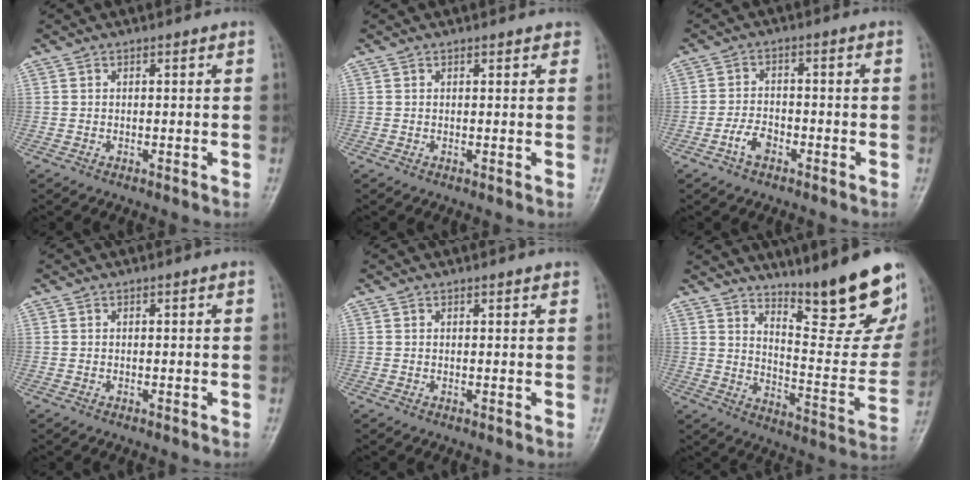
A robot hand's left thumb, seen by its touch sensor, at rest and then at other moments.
{"total": 1.3, "force": [1.0, 0.6, 0.6], "torque": [0.002, -0.002, 0.007]}
{"total": 4.1, "force": [-2.3, 2.4, 2.4], "torque": [-0.043, 0.020, -0.046]}
{"total": 0.0}
{"total": 0.8, "force": [0.7, 0.2, 0.4], "torque": [-0.005, -0.002, 0.008]}
{"total": 21.2, "force": [16.3, 4.1, 13.0], "torque": [-0.148, -0.123, 0.235]}